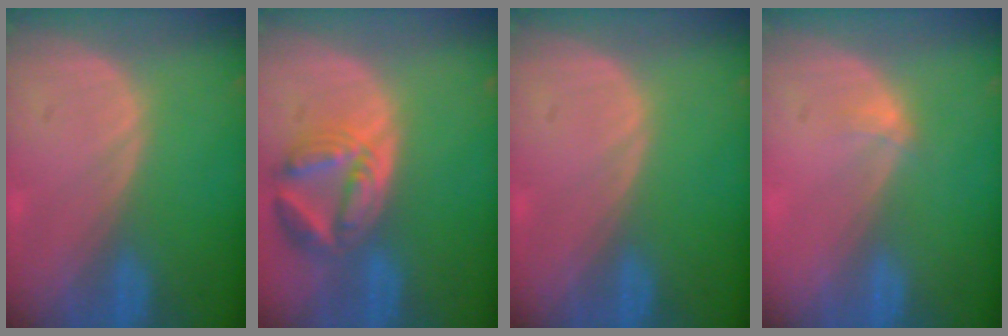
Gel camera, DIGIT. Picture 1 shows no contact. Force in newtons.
{"total": 8.1, "press": 7.2, "slide": 3.7}
{"total": 0.0}
{"total": 1.3, "press": 0.9, "slide": 0.9}